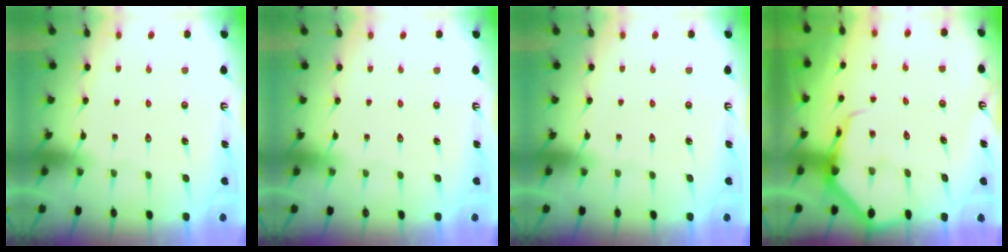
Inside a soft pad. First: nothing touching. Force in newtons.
{"total": 0.0}
{"total": 0.0}
{"total": 6.3, "press": 6.3, "slide": 0.7}